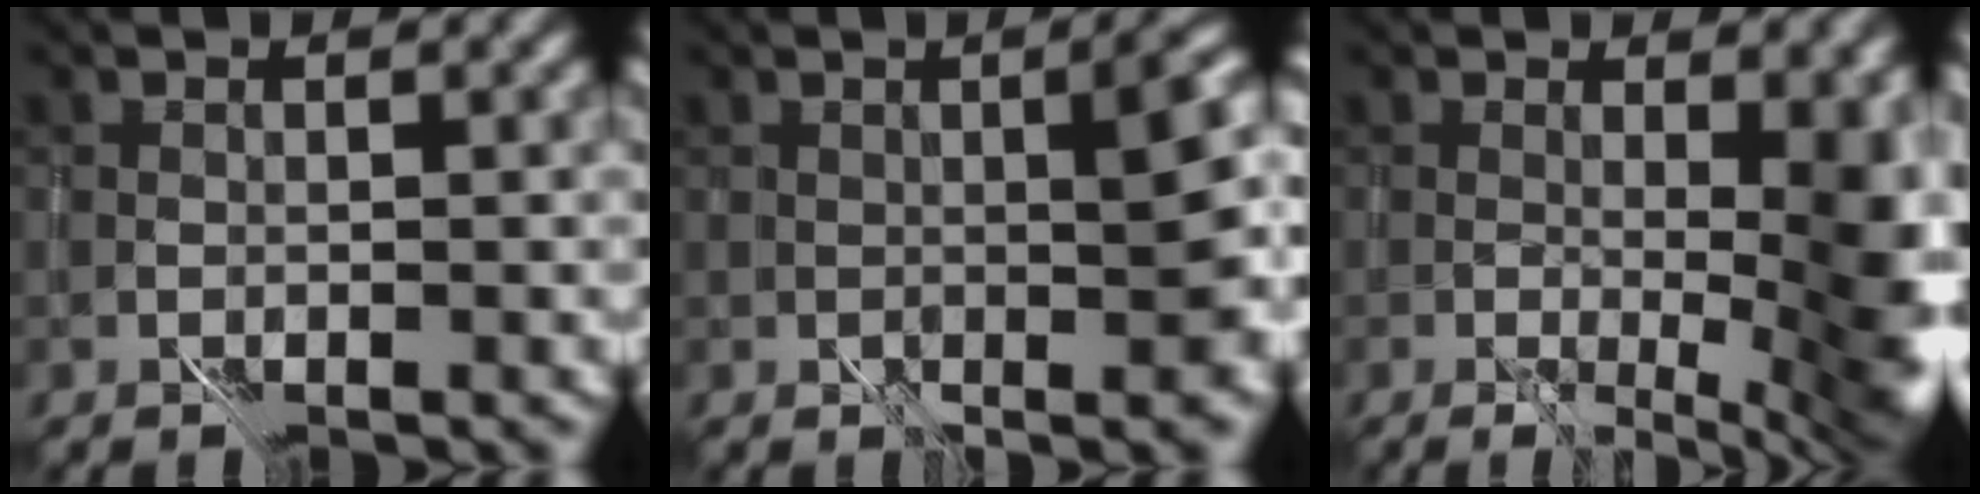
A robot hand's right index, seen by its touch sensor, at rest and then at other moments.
{"total": 5.8, "force": [0.9, 1.2, 5.6], "torque": [-0.061, 0.012, 0.021]}
{"total": 11.5, "force": [0.9, 4.0, 10.8], "torque": [-0.094, 0.009, 0.026]}